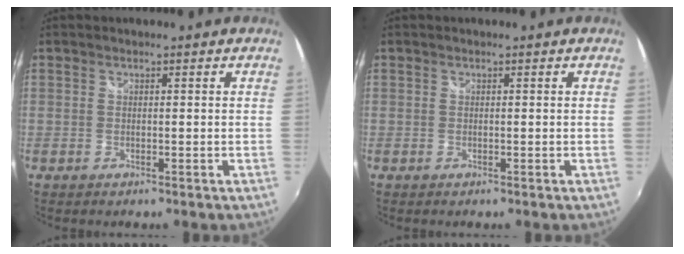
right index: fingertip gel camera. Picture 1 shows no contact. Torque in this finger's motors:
{"motor_torque": [0.08, 0.00, 0.00, -0.01]}